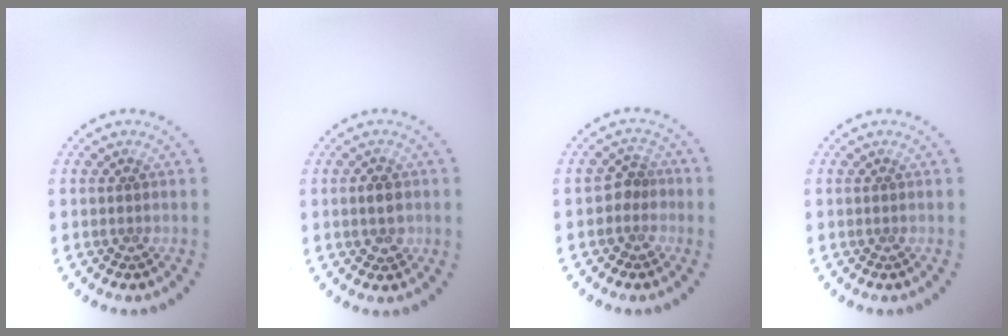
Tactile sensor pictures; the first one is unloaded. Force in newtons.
{"total": 2.1, "press": 2.0, "slide": 0.7}
{"total": 1.9, "press": 1.5, "slide": 1.2}
{"total": 0.0}